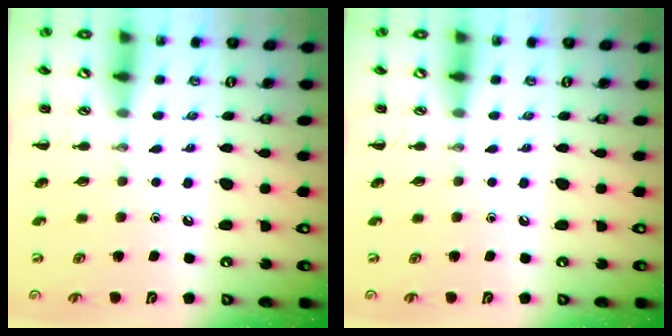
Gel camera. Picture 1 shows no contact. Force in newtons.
{"total": 0.0}